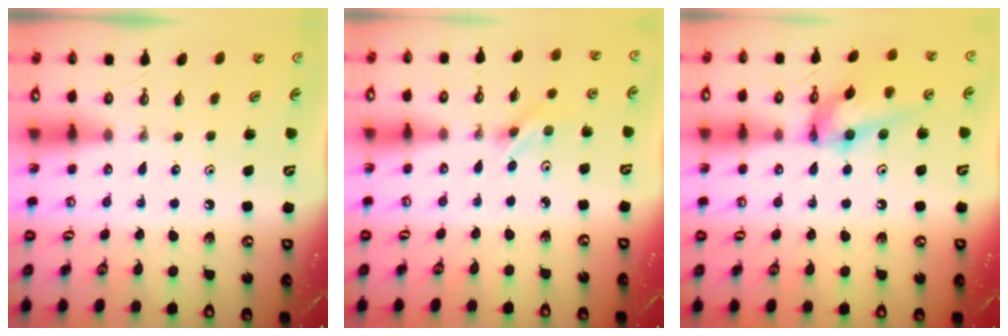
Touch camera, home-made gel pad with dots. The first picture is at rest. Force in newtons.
{"total": 2.2, "press": 2.1, "slide": 0.7}
{"total": 14.0, "press": 13.9, "slide": 0.8}